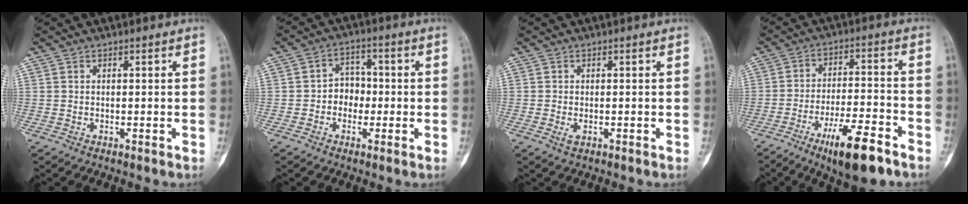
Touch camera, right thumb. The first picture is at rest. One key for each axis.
{"total": 5.1, "fx": -1.0, "fy": 4.3, "fz": 2.6, "tx": -0.004, "ty": 0.019, "tz": -0.028}
{"total": 1.3, "fx": -0.5, "fy": 0.6, "fz": 1.0, "tx": -0.026, "ty": -0.003, "tz": -0.010}
{"total": 13.3, "fx": -8.2, "fy": 3.6, "fz": 9.8, "tx": -0.162, "ty": 0.049, "tz": -0.131}